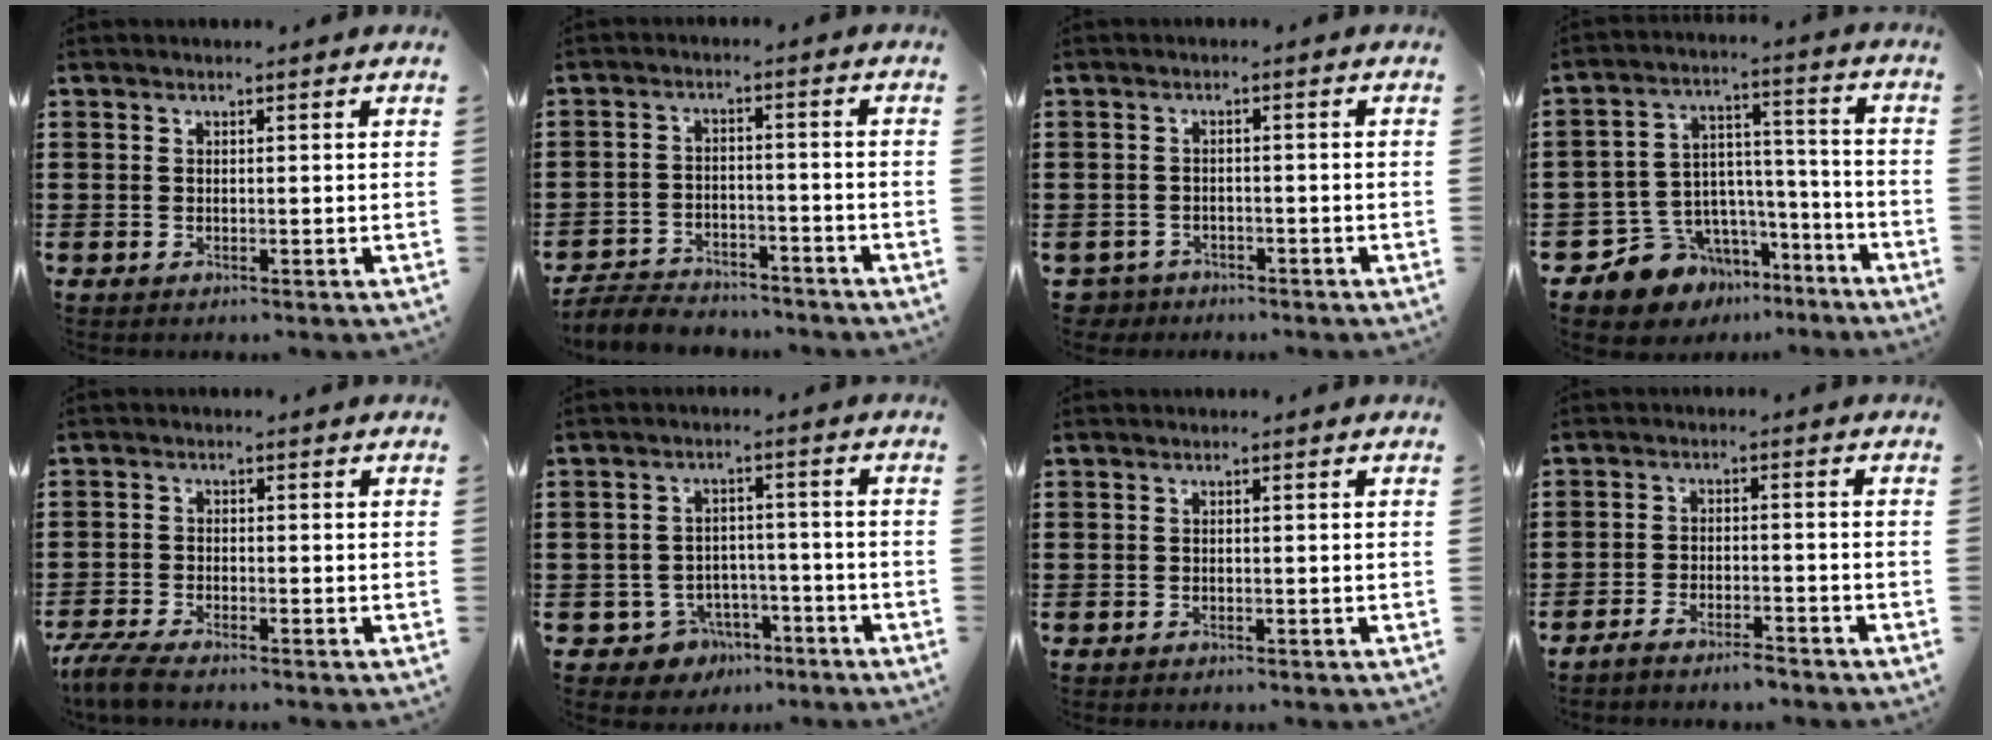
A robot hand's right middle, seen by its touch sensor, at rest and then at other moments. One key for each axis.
{"total": 4.4, "fx": -4.4, "fy": 0.9, "fz": 0.1, "tx": -0.014, "ty": 0.006, "tz": -0.094}
{"total": 2.3, "fx": -2.1, "fy": 0.8, "fz": -0.2, "tx": -0.007, "ty": 0.000, "tz": -0.048}
{"total": 8.5, "fx": -6.8, "fy": 5.1, "fz": 0.0, "tx": -0.033, "ty": 0.005, "tz": -0.128}
{"total": 4.0, "fx": -3.7, "fy": 0.3, "fz": 1.5, "tx": -0.048, "ty": -0.010, "tz": -0.077}
{"total": 4.8, "fx": -3.6, "fy": 3.0, "fz": 0.9, "tx": -0.033, "ty": 0.012, "tz": -0.072}
{"total": 0.7, "fx": -0.6, "fy": 0.3, "fz": 0.0, "tx": -0.002, "ty": 0.002, "tz": -0.013}
{"total": 3.2, "fx": -3.2, "fy": 0.1, "fz": 0.4, "tx": -0.011, "ty": 0.004, "tz": -0.065}